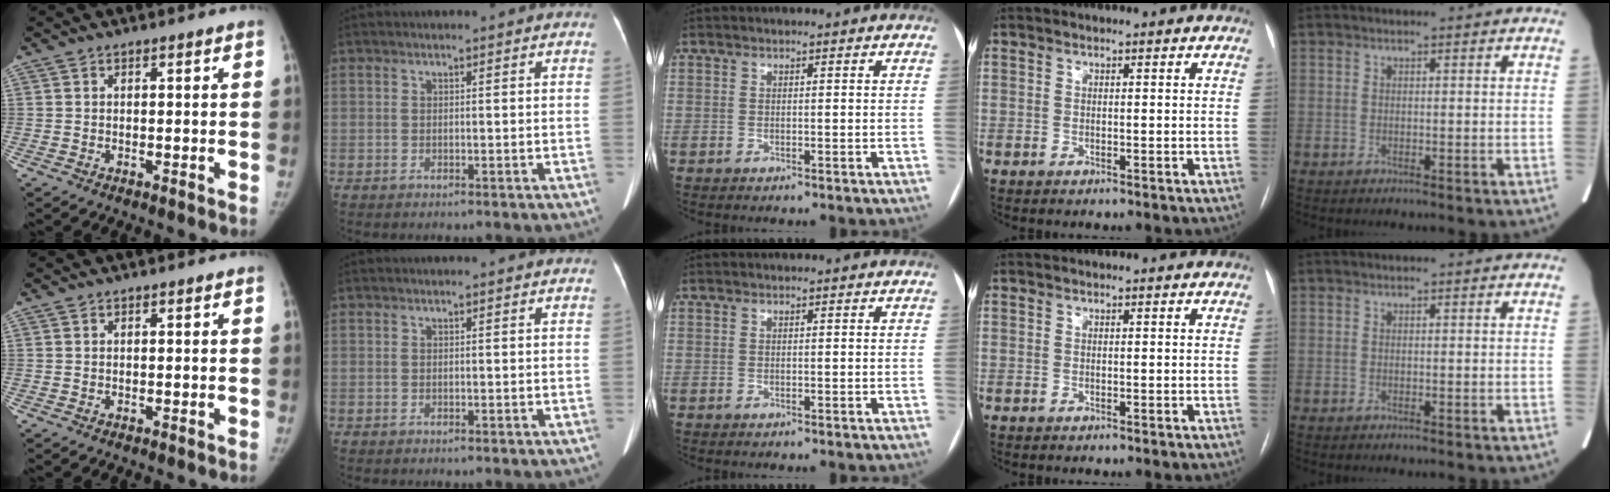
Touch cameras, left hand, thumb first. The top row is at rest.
{}